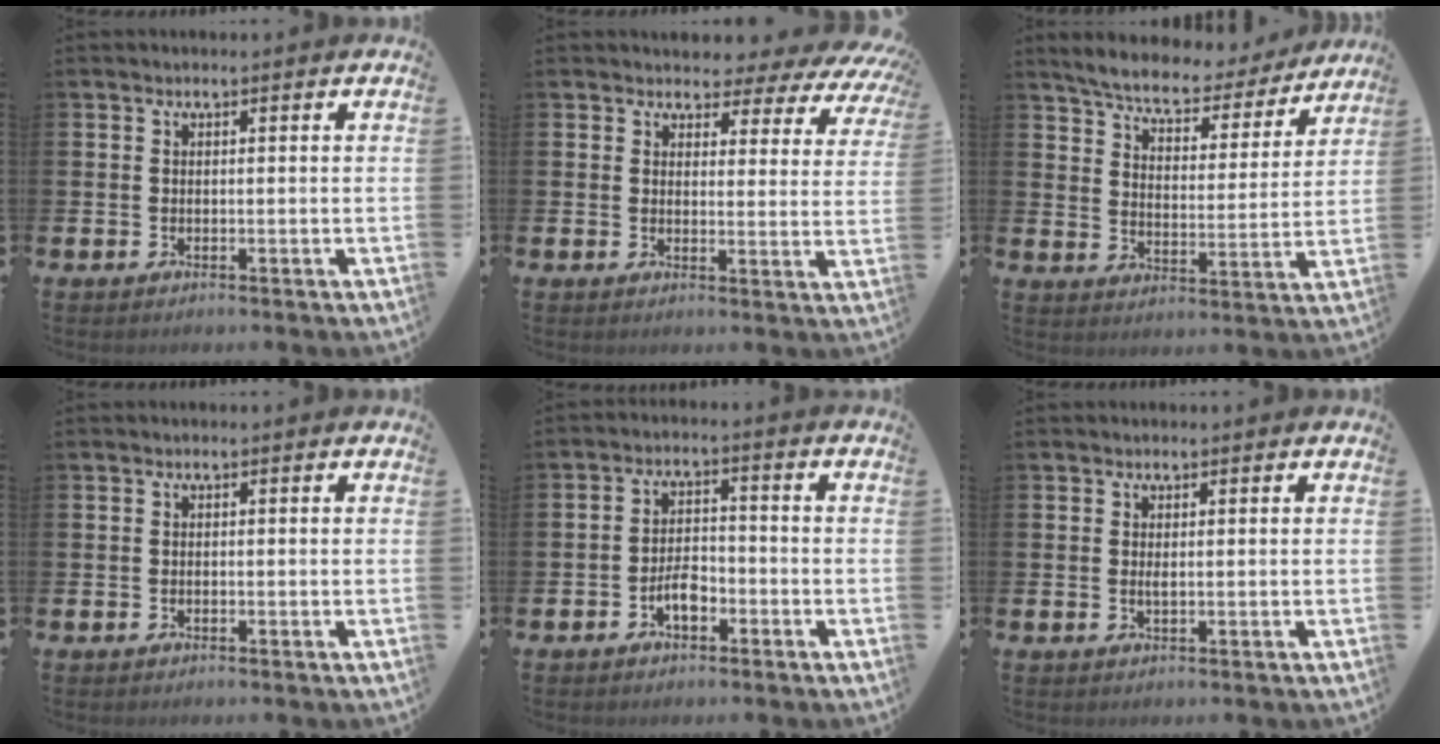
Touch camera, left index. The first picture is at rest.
{"total": 3.4, "force": [2.9, 1.6, 0.6], "torque": [-0.018, -0.031, 0.042]}
{"total": 6.7, "force": [6.3, 1.5, 1.7], "torque": [-0.060, -0.047, 0.106]}
{"total": 0.0}
{"total": 3.8, "force": [-1.9, 1.8, 2.7], "torque": [-0.046, 0.009, -0.036]}
{"total": 0.7, "force": [0.2, 0.1, 0.7], "torque": [-0.013, 0.000, 0.003]}